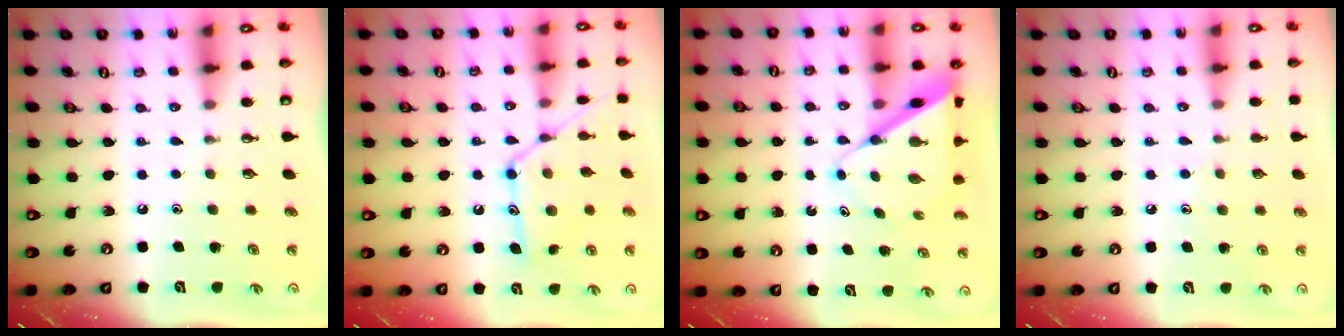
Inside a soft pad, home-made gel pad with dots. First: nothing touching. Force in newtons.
{"total": 14.2, "press": 14.2, "slide": 0.5}
{"total": 8.9, "press": 8.9, "slide": 0.5}
{"total": 5.6, "press": 5.6, "slide": 0.5}